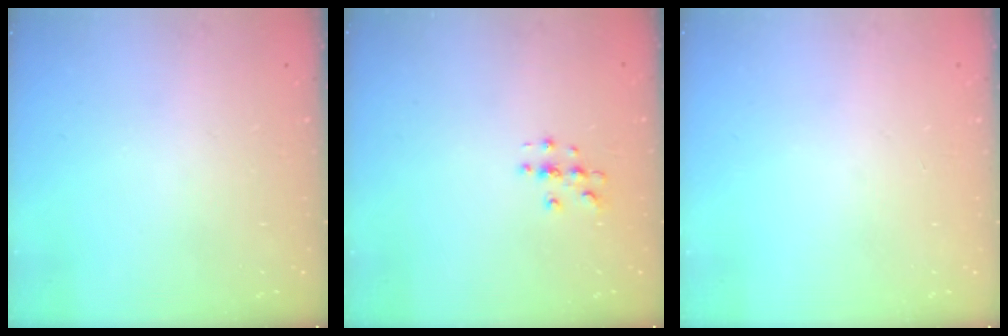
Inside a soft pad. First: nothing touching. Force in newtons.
{"total": 2.8, "press": 2.8, "slide": 0.2}
{"total": 0.0}